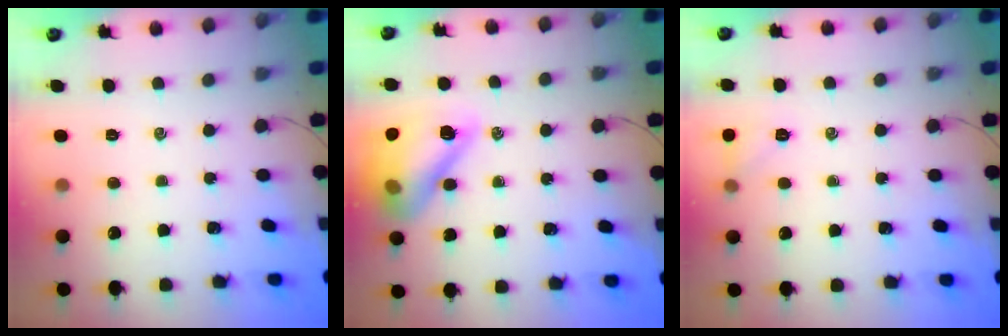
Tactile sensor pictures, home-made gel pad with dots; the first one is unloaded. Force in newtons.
{"total": 15.4, "press": 15.1, "slide": 2.9}
{"total": 6.2, "press": 5.9, "slide": 1.9}